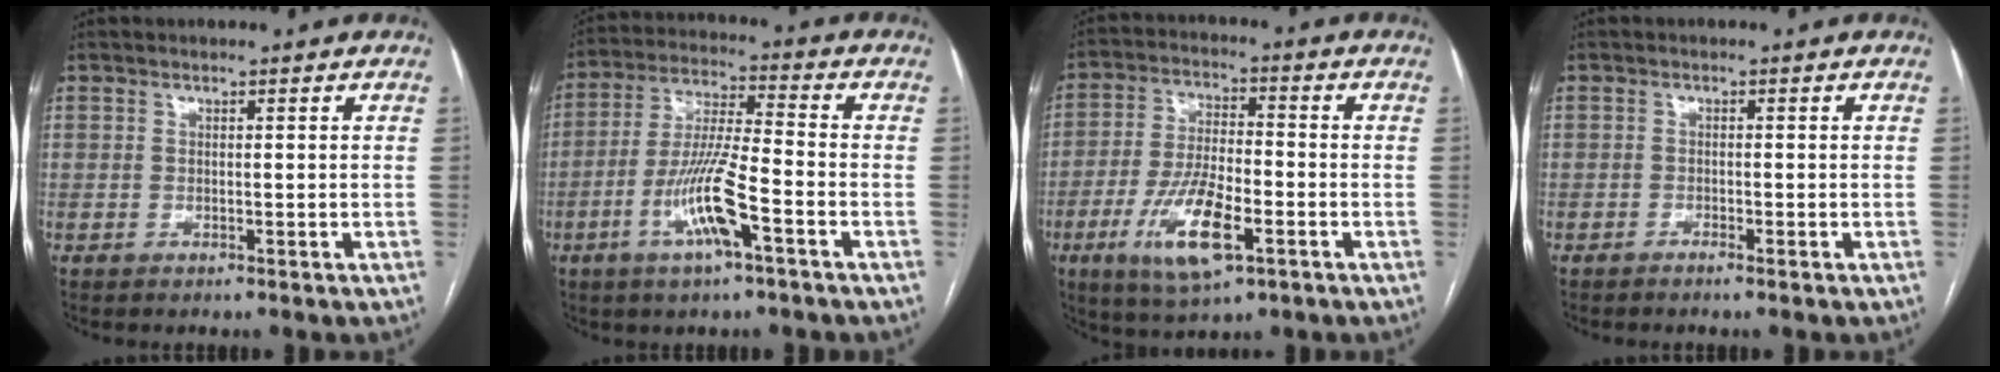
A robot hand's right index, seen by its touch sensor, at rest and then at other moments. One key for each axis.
{"total": 11.3, "fx": -4.7, "fy": 1.1, "fz": 10.2, "tx": -0.204, "ty": -0.005, "tz": -0.090}
{"total": 12.1, "fx": -4.9, "fy": 3.5, "fz": 10.5, "tx": -0.210, "ty": -0.012, "tz": -0.085}
{"total": 0.9, "fx": -0.7, "fy": 0.1, "fz": 0.6, "tx": -0.013, "ty": 0.001, "tz": -0.012}